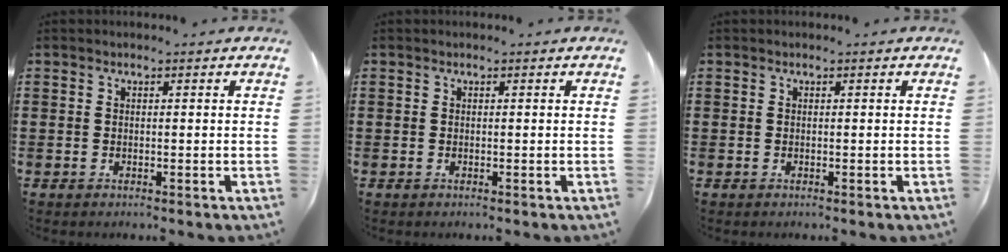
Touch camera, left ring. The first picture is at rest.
{"total": 0.0}
{"total": 0.0}